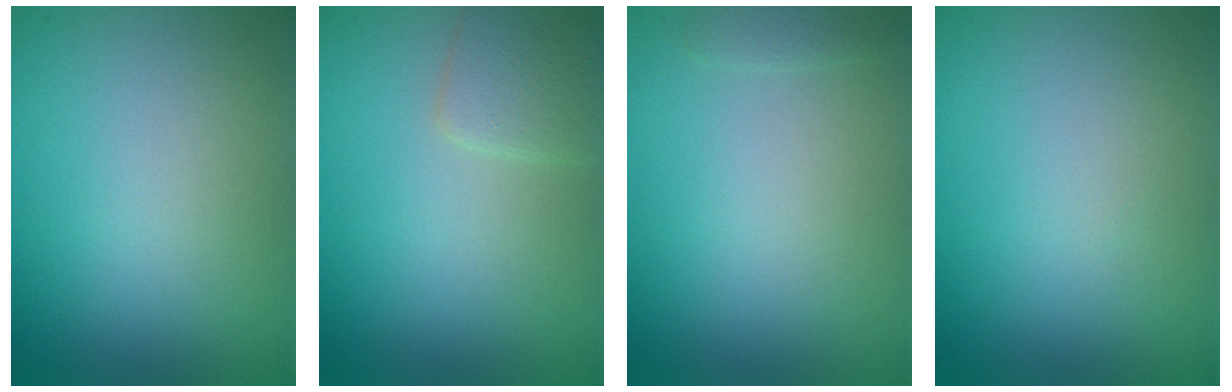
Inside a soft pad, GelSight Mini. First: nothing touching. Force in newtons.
{"total": 1.9, "press": 1.9, "slide": 0.1}
{"total": 0.8, "press": 0.8, "slide": 0.1}
{"total": 0.0}